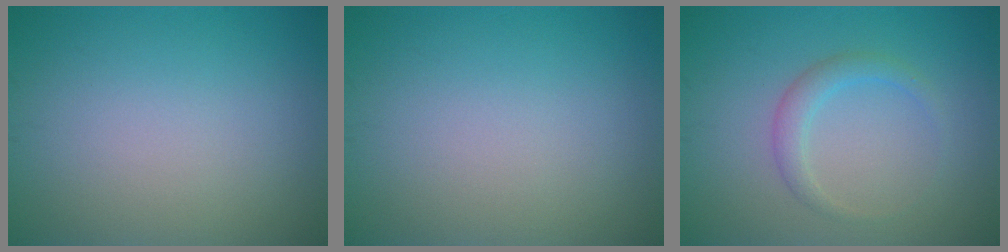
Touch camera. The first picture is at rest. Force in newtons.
{"total": 0.0}
{"total": 2.0, "press": 2.0, "slide": 0.0}